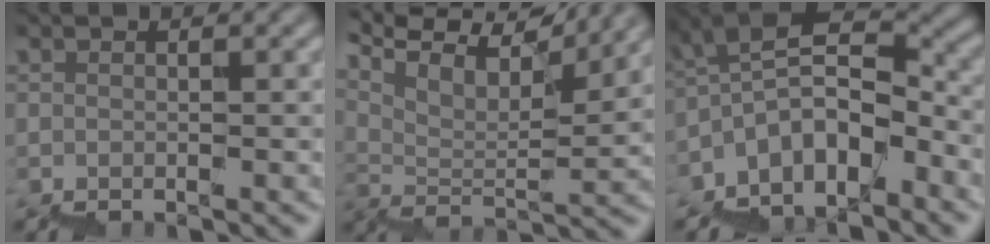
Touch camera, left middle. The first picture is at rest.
{"total": 11.0, "force": [9.8, 1.5, 4.7], "torque": [-0.087, 0.032, 0.159]}
{"total": 7.2, "force": [-3.9, 3.1, 5.2], "torque": [-0.080, 0.022, -0.070]}